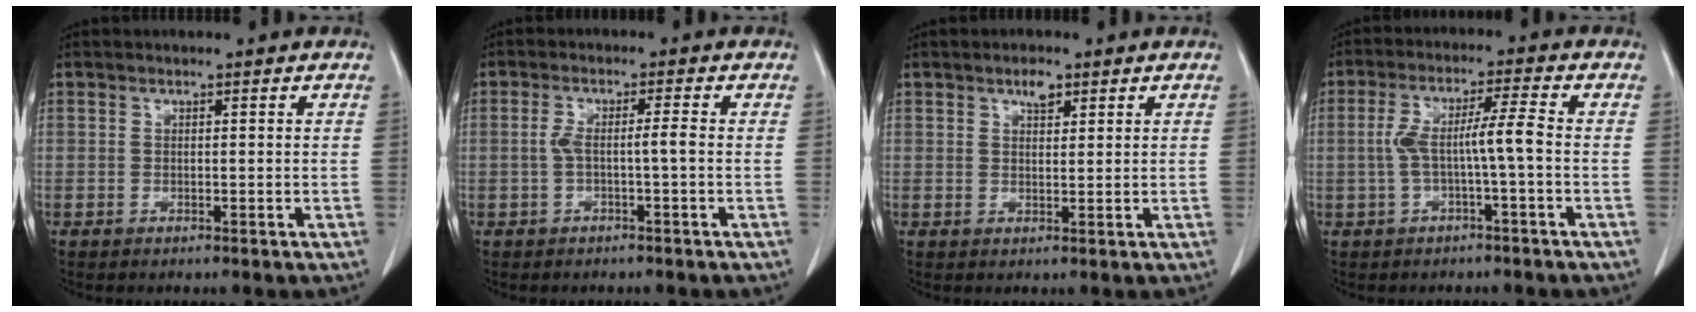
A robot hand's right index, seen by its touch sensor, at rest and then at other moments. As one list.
[{"total": 3.1, "force": [-0.5, 0.0, 3.0], "torque": [-0.060, 0.011, -0.006]}, {"total": 2.3, "force": [1.4, 1.0, 1.5], "torque": [-0.027, 0.001, 0.025]}, {"total": 6.4, "force": [-0.9, 0.0, 6.3], "torque": [-0.127, 0.023, -0.014]}]